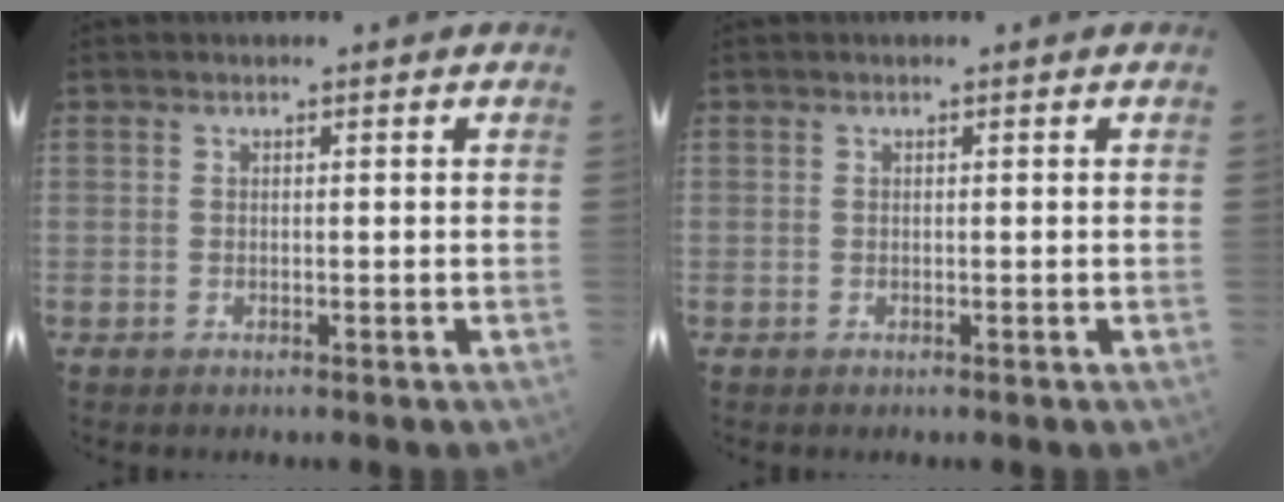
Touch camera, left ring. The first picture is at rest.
{"total": 0.0}